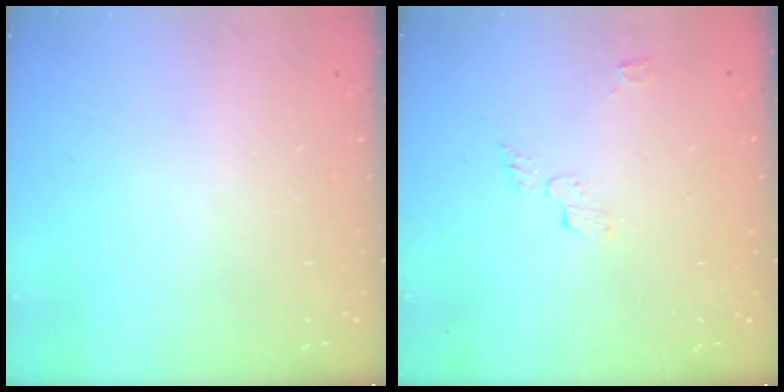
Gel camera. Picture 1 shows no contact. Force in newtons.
{"total": 4.9, "press": 4.8, "slide": 0.5}